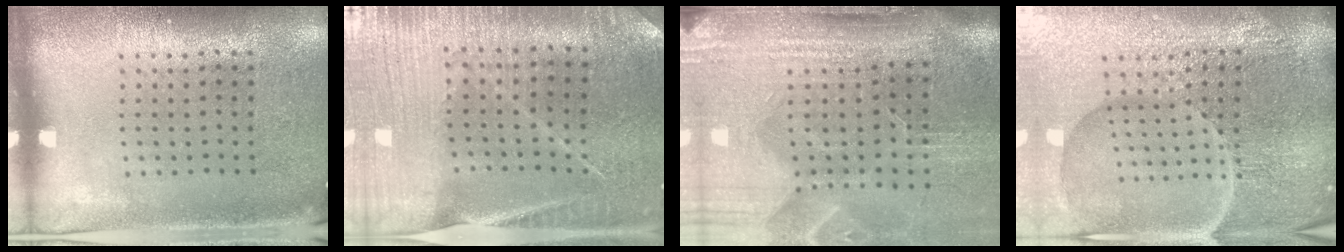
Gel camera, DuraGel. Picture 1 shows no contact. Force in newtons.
{"total": 2.6, "press": 2.6, "slide": 0.4}
{"total": 5.0, "press": 4.2, "slide": 2.7}
{"total": 6.9, "press": 6.2, "slide": 3.2}